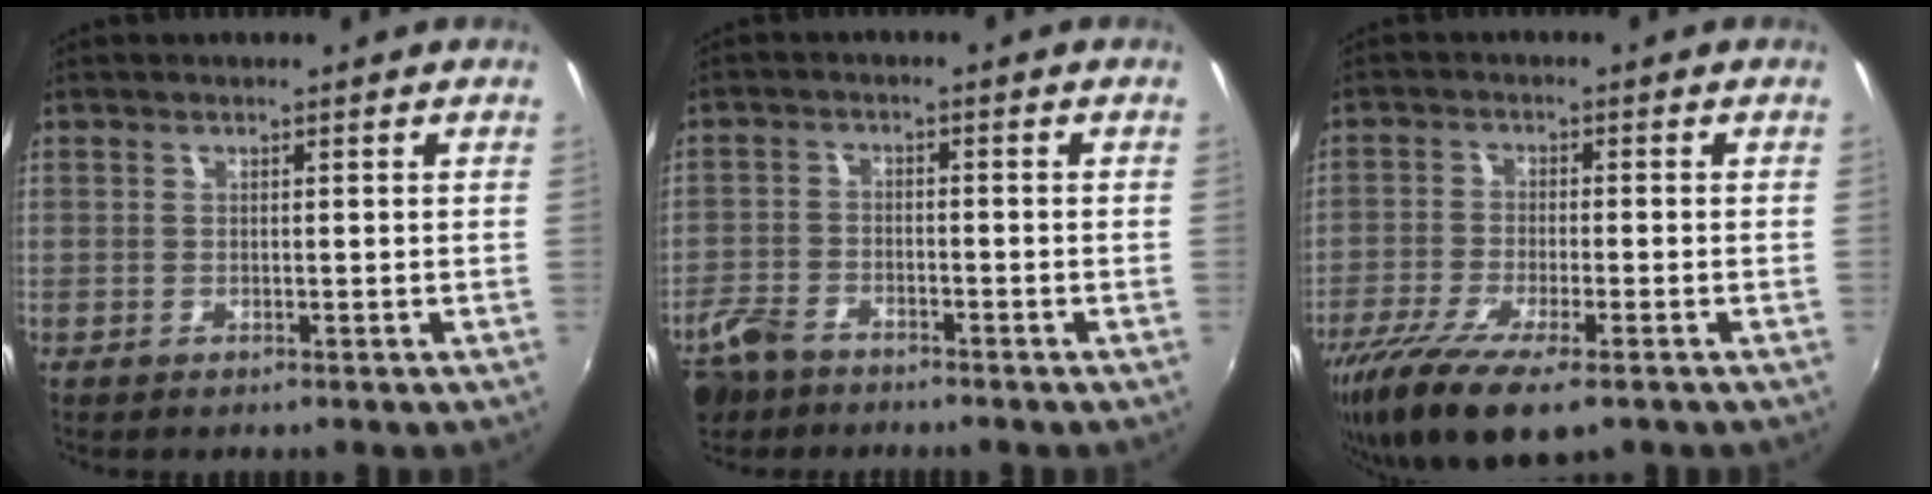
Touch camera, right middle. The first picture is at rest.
{"total": 6.7, "force": [-5.0, 3.5, 2.7], "torque": [-0.080, 0.001, -0.093]}
{"total": 12.2, "force": [-8.1, 3.3, 8.5], "torque": [-0.184, -0.045, -0.147]}